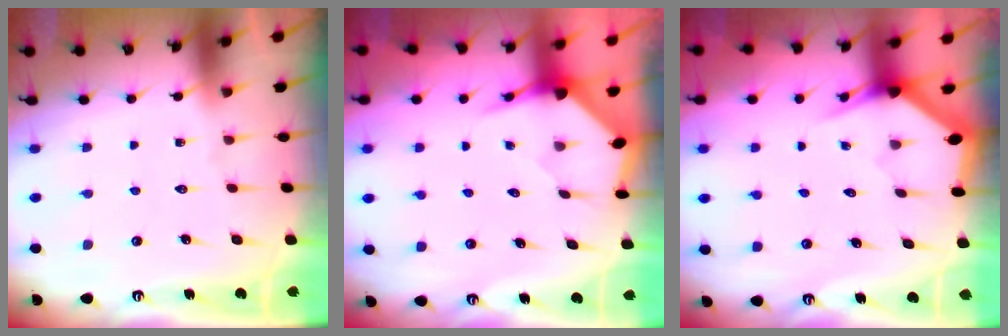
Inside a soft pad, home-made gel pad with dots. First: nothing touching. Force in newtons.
{"total": 3.5, "press": 3.5, "slide": 0.4}
{"total": 3.0, "press": 3.0, "slide": 0.0}